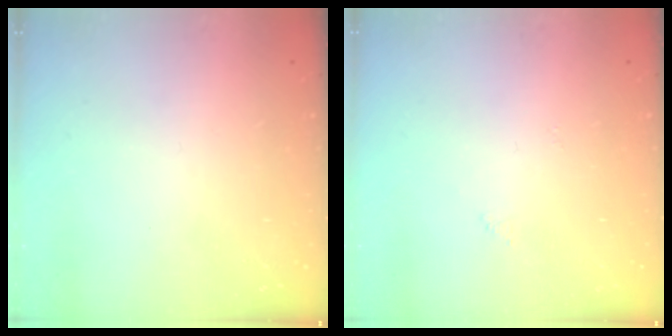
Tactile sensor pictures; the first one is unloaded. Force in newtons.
{"total": 3.3, "press": 3.3, "slide": 0.5}